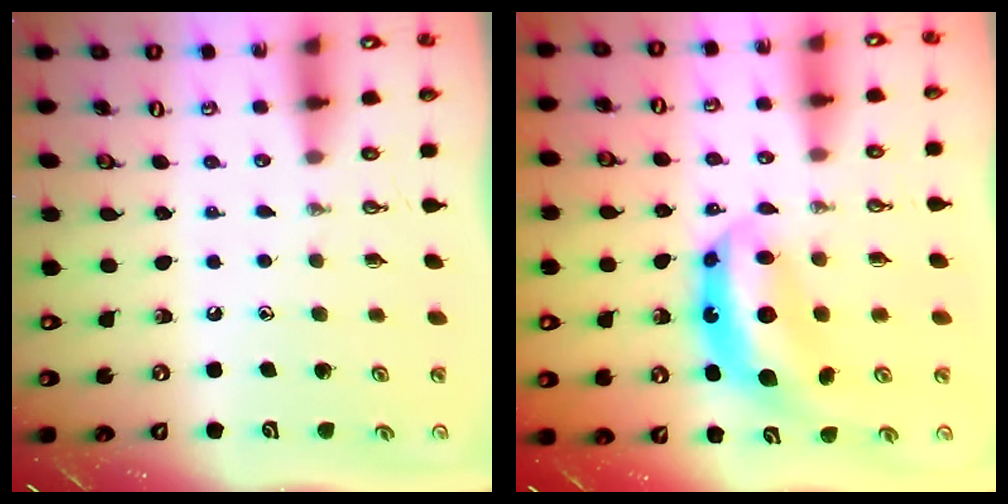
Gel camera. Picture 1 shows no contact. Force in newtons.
{"total": 7.9, "press": 7.9, "slide": 0.3}